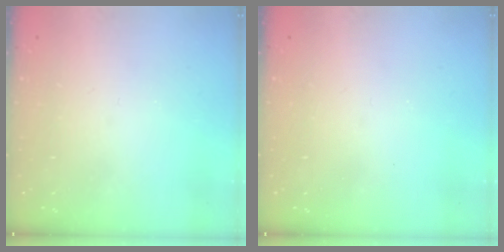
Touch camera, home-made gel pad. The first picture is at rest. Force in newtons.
{"total": 2.5, "press": 2.4, "slide": 0.4}